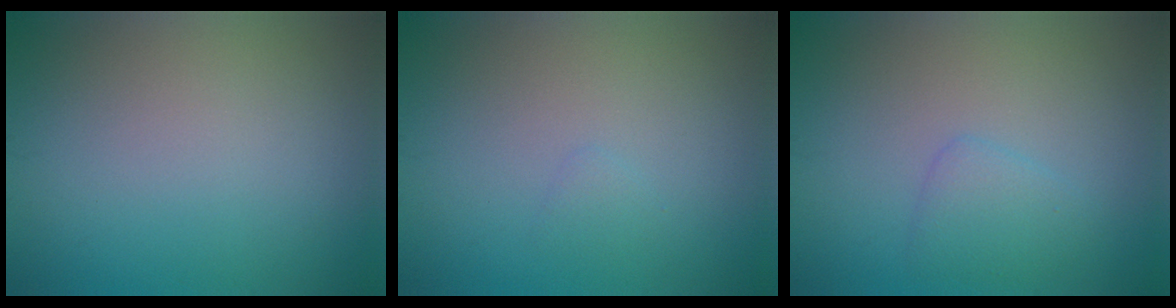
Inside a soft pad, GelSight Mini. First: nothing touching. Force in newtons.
{"total": 0.5, "press": 0.5, "slide": 0.1}
{"total": 1.8, "press": 1.8, "slide": 0.1}